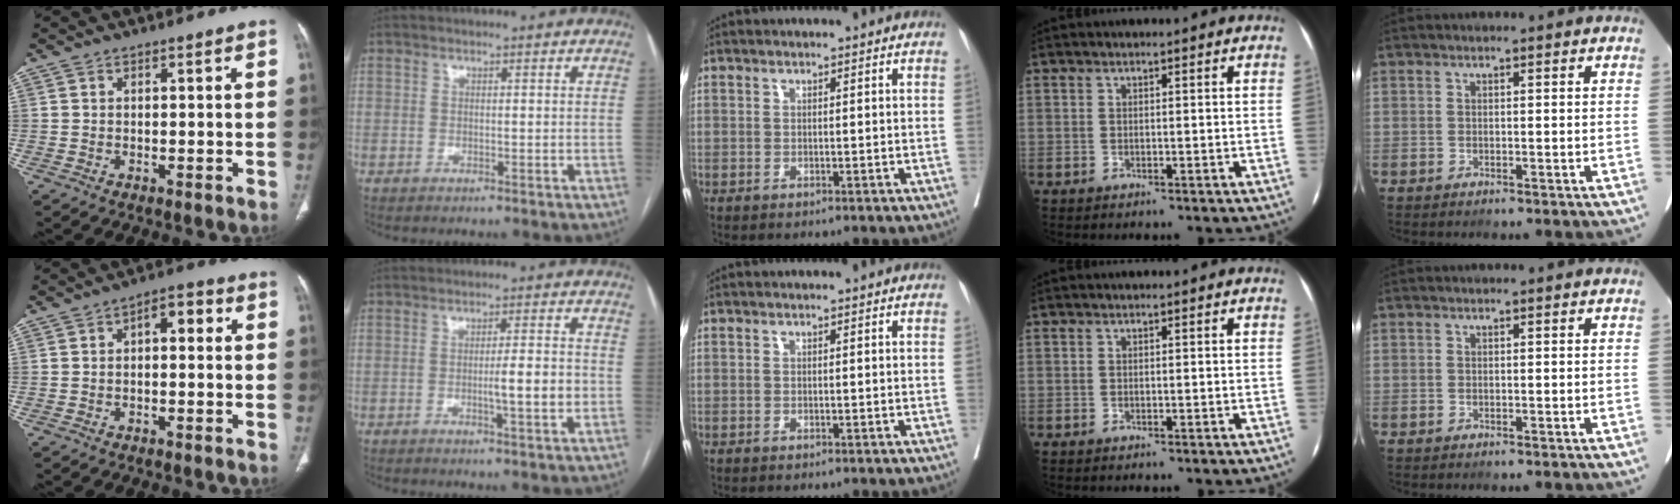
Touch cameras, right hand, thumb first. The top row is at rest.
{"thumb": {"total": 4.6, "force": [0.7, 2.4, 3.9], "torque": [-0.043, 0.017, 0.000]}, "index": {"total": 5.0, "force": [-1.2, 0.1, 4.8], "torque": [-0.073, -0.003, -0.016]}}